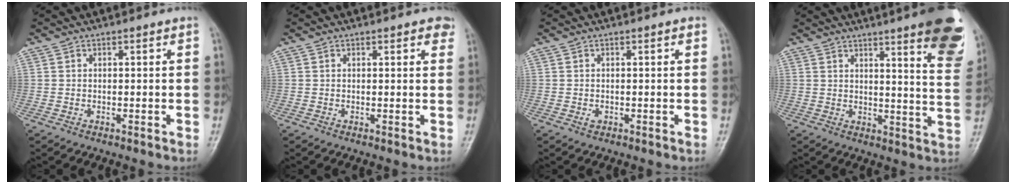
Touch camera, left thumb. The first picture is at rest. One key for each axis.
{"total": 2.6, "fx": 1.7, "fy": 1.0, "fz": 1.8, "tx": -0.008, "ty": -0.001, "tz": 0.016}
{"total": 1.0, "fx": -0.1, "fy": 0.7, "fz": 0.7, "tx": -0.006, "ty": 0.004, "tz": 0.001}
{"total": 17.1, "fx": 10.6, "fy": 2.7, "fz": 13.1, "tx": -0.133, "ty": -0.057, "tz": 0.121}